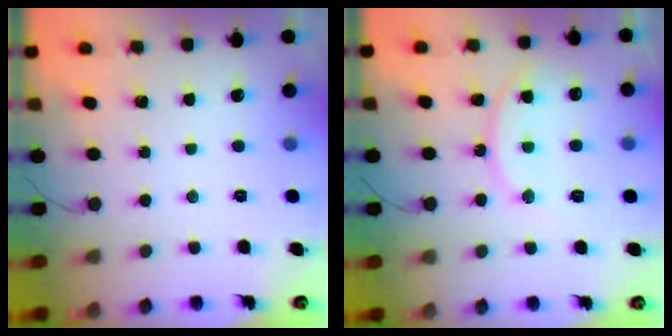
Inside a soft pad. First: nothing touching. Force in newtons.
{"total": 11.0, "press": 11.0, "slide": 0.7}